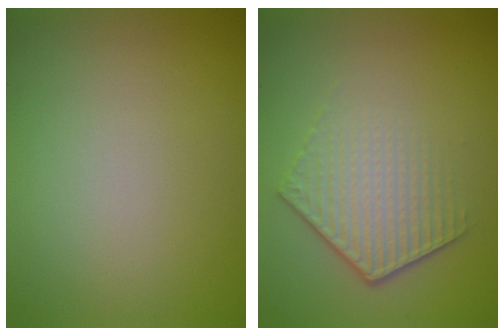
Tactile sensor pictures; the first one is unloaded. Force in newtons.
{"total": 4.3, "press": 3.0, "slide": 3.1}